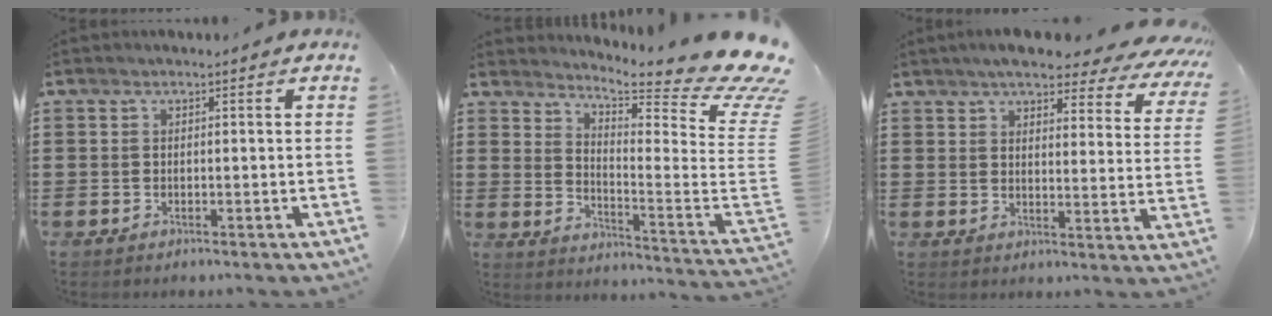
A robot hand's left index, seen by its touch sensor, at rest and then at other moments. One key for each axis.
{"total": 10.4, "fx": 8.9, "fy": 0.7, "fz": 5.3, "tx": -0.101, "ty": -0.087, "tz": 0.148}
{"total": 6.0, "fx": 5.2, "fy": 0.7, "fz": 2.8, "tx": -0.067, "ty": -0.026, "tz": 0.088}